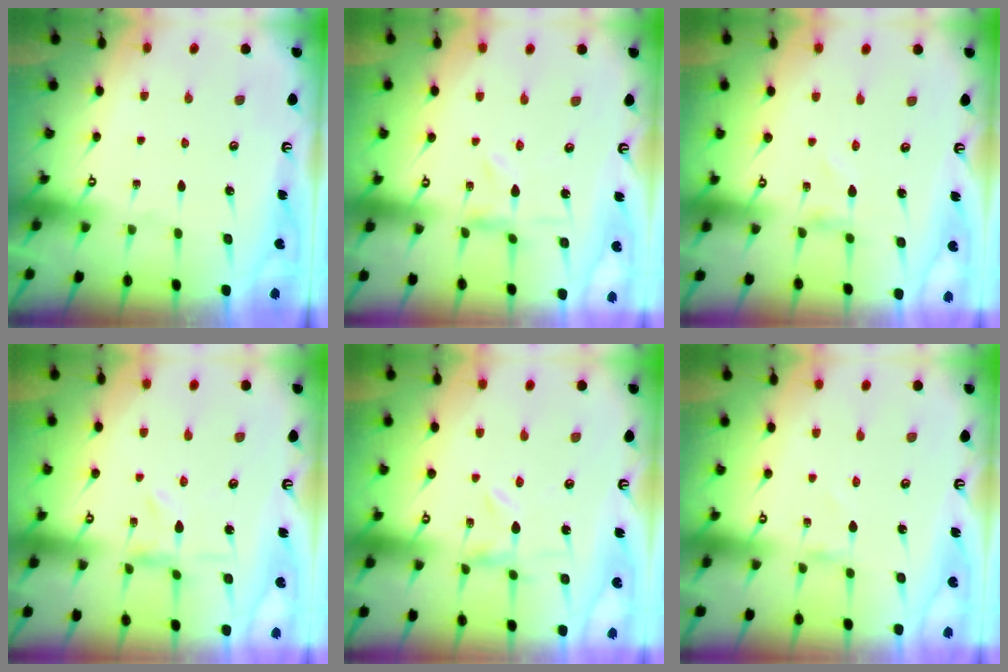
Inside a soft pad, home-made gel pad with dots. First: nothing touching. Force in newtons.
{"total": 1.0, "press": 1.0, "slide": 0.2}
{"total": 1.0, "press": 1.0, "slide": 0.0}
{"total": 1.6, "press": 1.6, "slide": 0.2}
{"total": 0.0}
{"total": 0.0}